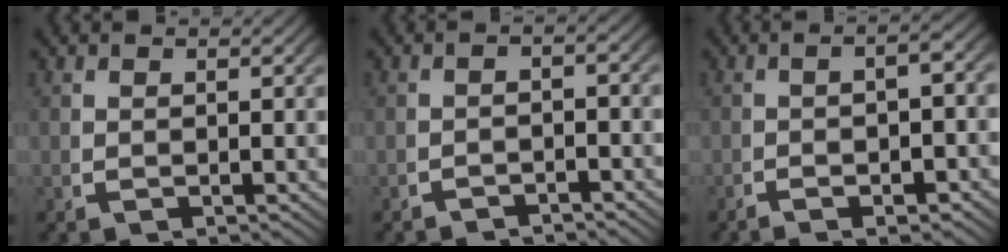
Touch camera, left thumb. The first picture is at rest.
{"total": 2.2, "force": [-2.1, 0.3, 0.6], "torque": [-0.008, -0.007, -0.033]}
{"total": 3.4, "force": [-1.4, 0.7, 3.0], "torque": [-0.048, 0.003, -0.024]}